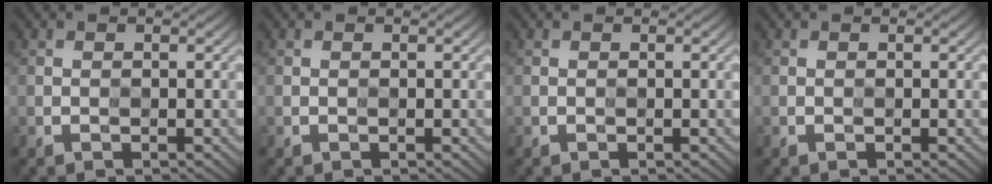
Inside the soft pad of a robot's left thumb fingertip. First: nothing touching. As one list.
[{"total": 0.0}, {"total": 0.0}, {"total": 0.0}]